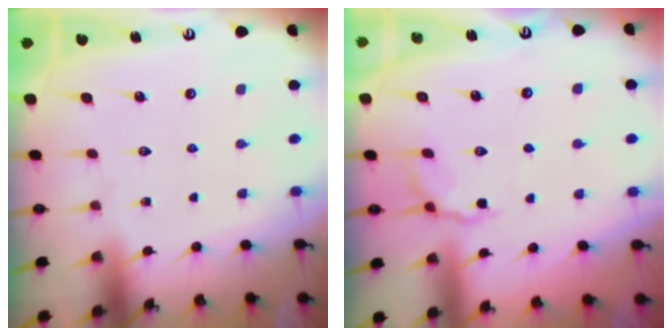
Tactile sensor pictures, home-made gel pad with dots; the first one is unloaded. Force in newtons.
{"total": 6.1, "press": 5.7, "slide": 2.2}